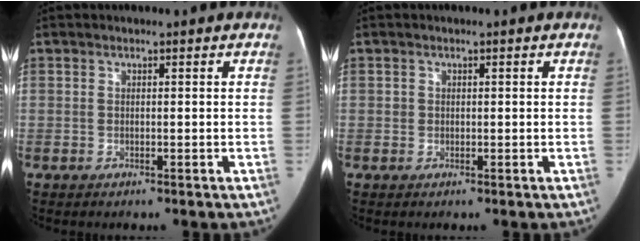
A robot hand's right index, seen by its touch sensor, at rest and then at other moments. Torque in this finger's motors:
{"motor_torque": [-0.04, 0.04, 0.01, 0.00]}